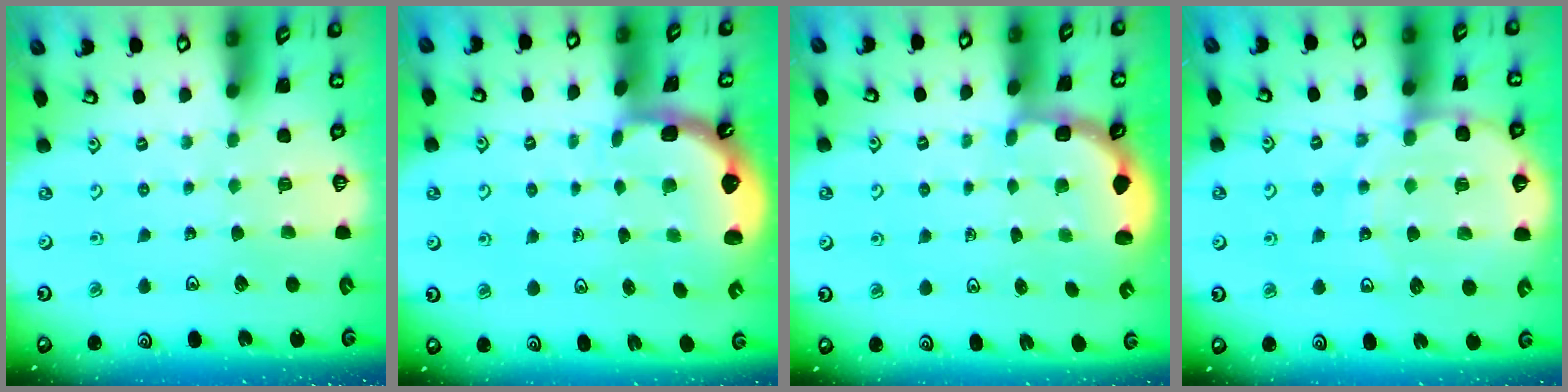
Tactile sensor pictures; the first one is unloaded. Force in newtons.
{"total": 2.4, "press": 1.7, "slide": 1.7}
{"total": 2.8, "press": 2.4, "slide": 1.4}
{"total": 12.7, "press": 12.3, "slide": 3.3}